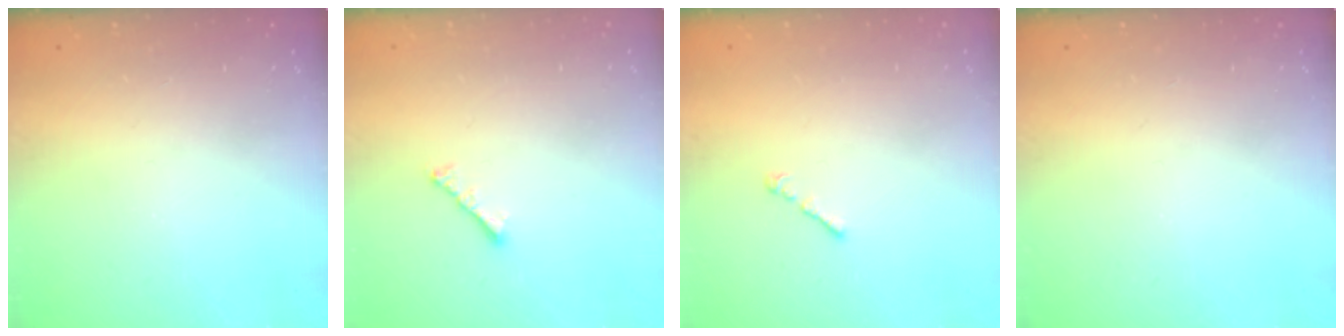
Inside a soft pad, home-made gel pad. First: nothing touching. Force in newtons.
{"total": 2.4, "press": 2.3, "slide": 0.6}
{"total": 1.0, "press": 0.9, "slide": 0.5}
{"total": 0.0}